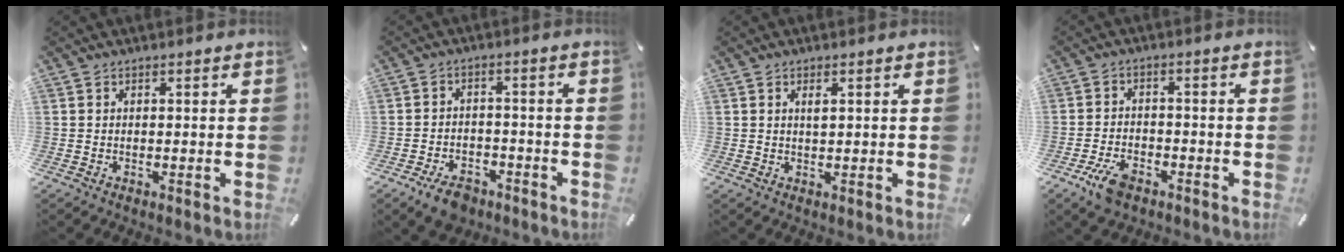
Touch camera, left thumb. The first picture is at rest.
{"total": 5.6, "force": [-4.0, 3.1, 2.3], "torque": [-0.036, 0.025, -0.072]}
{"total": 1.5, "force": [0.6, 0.5, 1.3], "torque": [-0.028, 0.002, 0.009]}
{"total": 6.6, "force": [-3.8, 3.5, 4.1], "torque": [-0.094, 0.013, -0.073]}